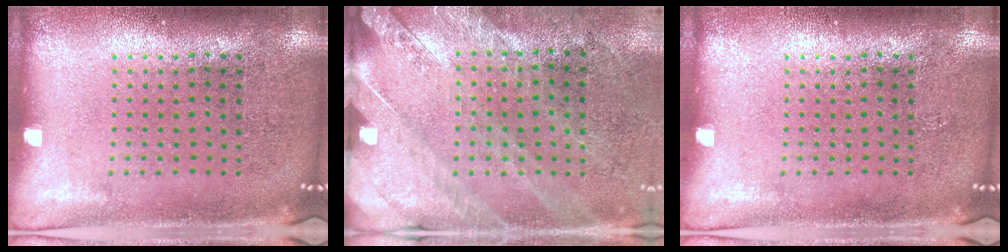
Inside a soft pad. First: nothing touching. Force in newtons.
{"total": 2.5, "press": 2.2, "slide": 1.2}
{"total": 0.0}